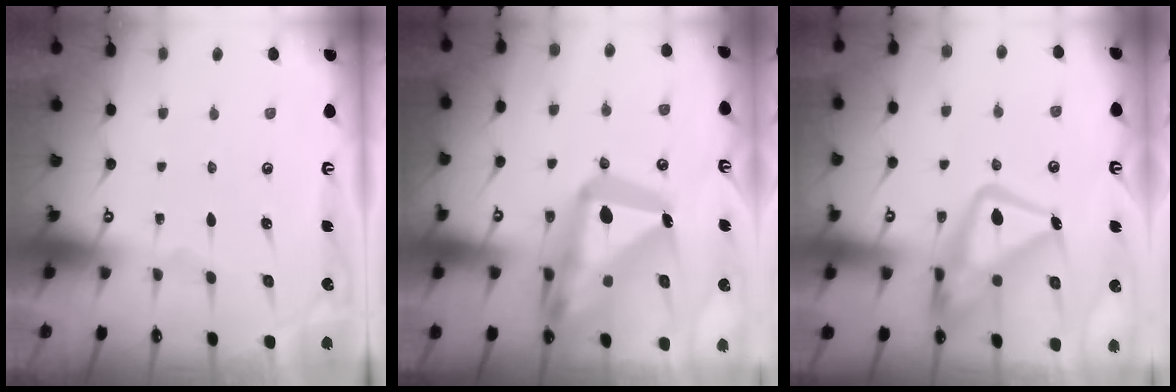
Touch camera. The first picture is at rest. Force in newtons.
{"total": 26.5, "press": 26.3, "slide": 2.7}
{"total": 16.7, "press": 16.7, "slide": 1.5}